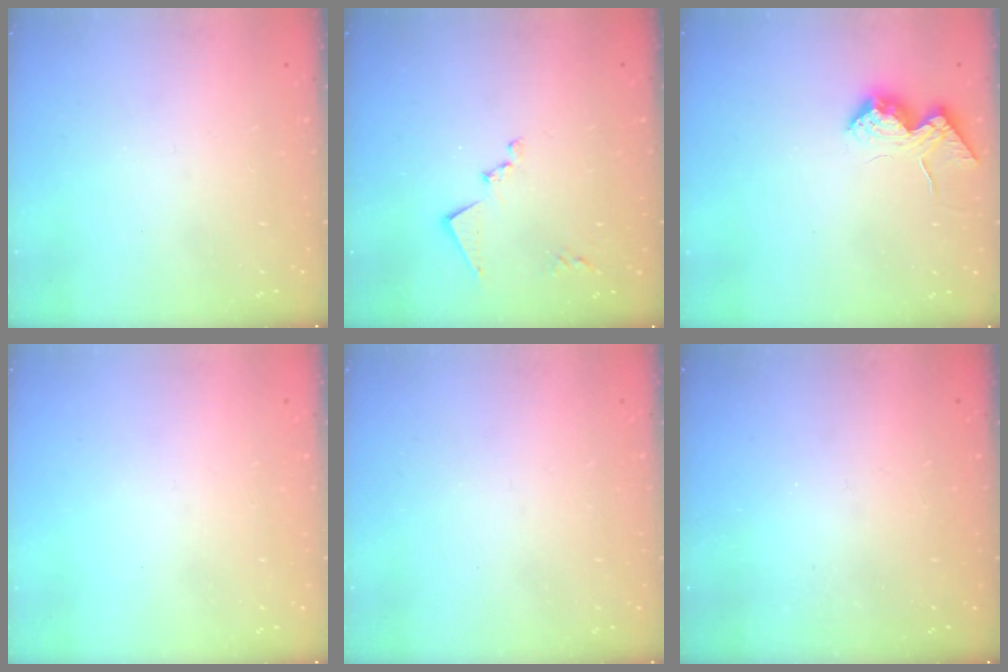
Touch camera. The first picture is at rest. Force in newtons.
{"total": 10.2, "press": 10.2, "slide": 0.7}
{"total": 15.9, "press": 15.9, "slide": 0.9}
{"total": 0.0}
{"total": 0.0}
{"total": 0.8, "press": 0.8, "slide": 0.3}